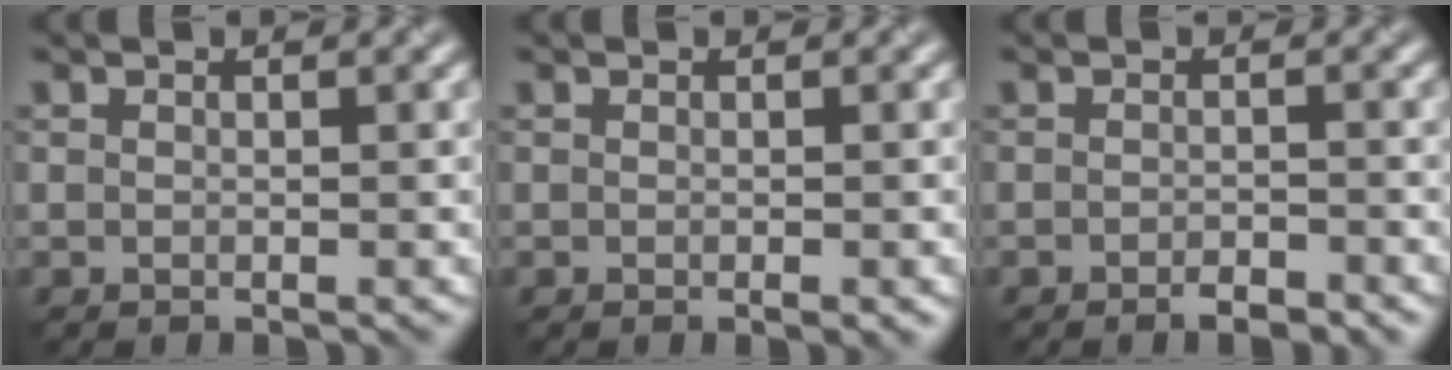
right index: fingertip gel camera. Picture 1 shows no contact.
{"total": 0.7, "force": [-0.3, 0.0, 0.6], "torque": [-0.008, -0.003, -0.004]}
{"total": 1.5, "force": [-1.1, 0.3, 1.0], "torque": [-0.014, -0.002, -0.018]}